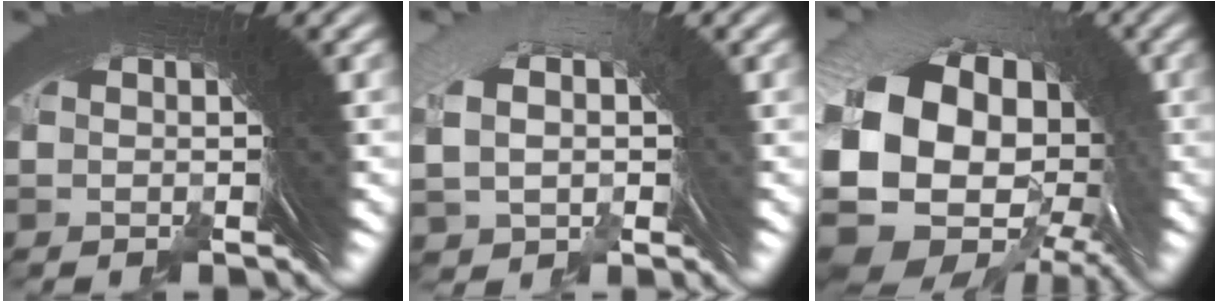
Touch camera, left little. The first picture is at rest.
{"total": 3.0, "force": [-0.6, 2.4, 1.8], "torque": [-0.060, -0.004, -0.003]}
{"total": 12.2, "force": [-2.2, 8.6, 8.4], "torque": [-0.207, -0.050, -0.019]}